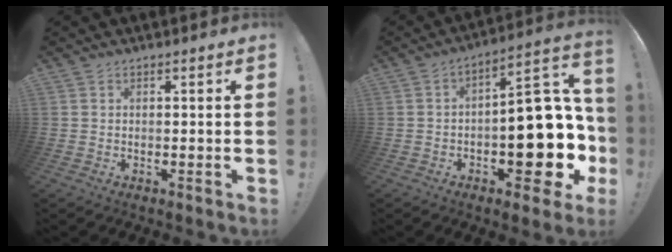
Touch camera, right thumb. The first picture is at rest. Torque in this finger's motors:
{"motor_torque": [2.58, 2.43, 1.32, -1.45, 0.43]}